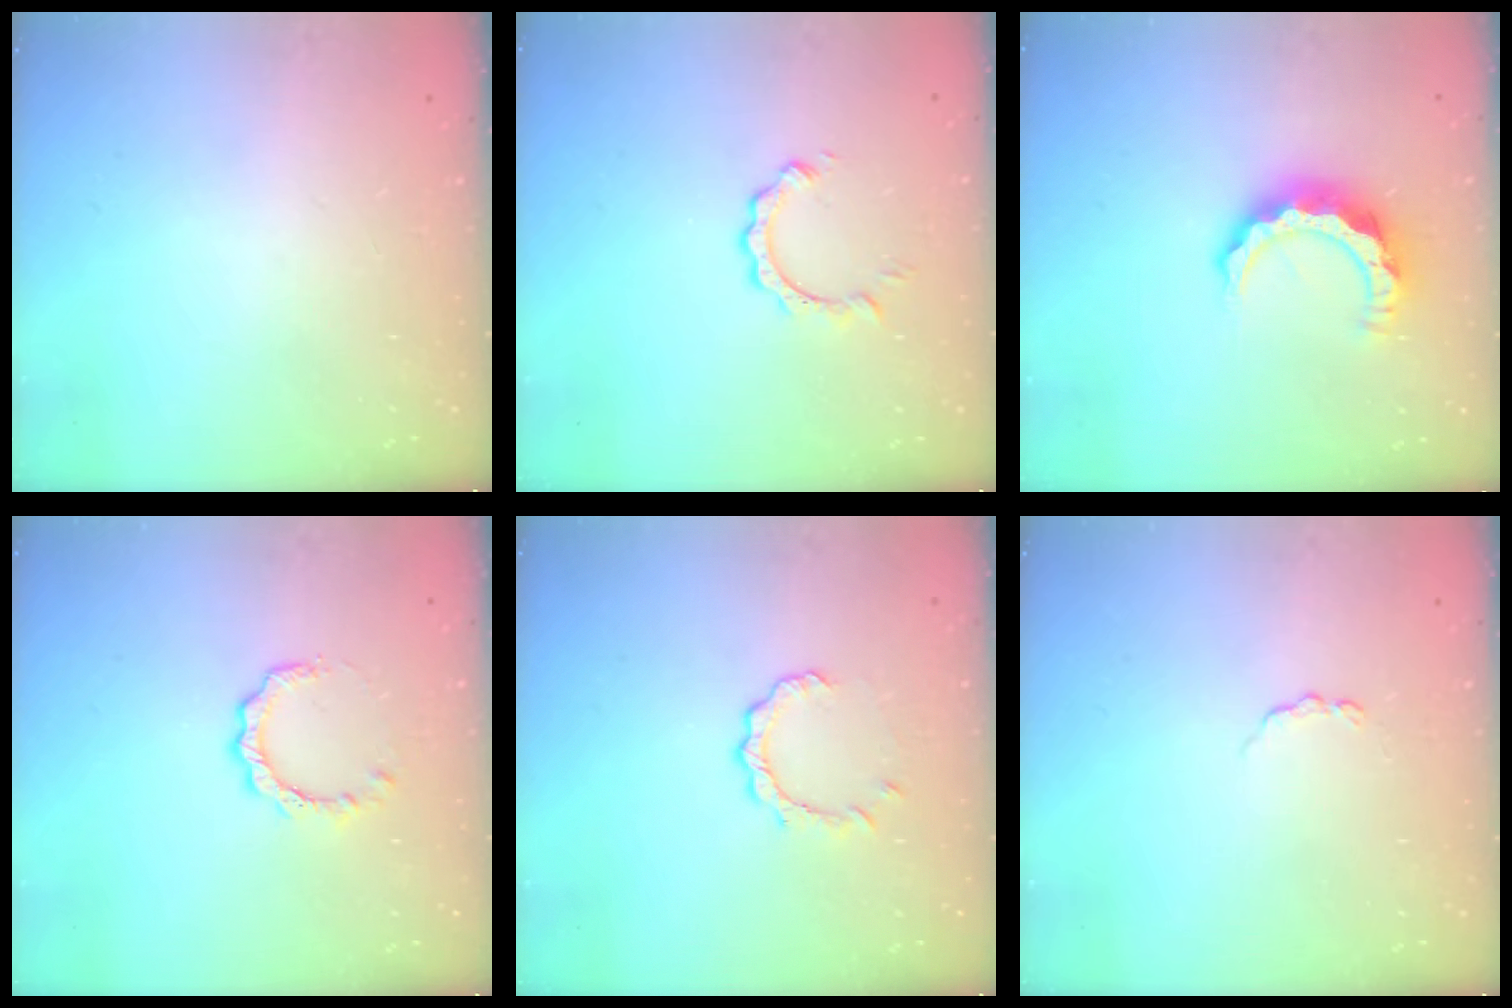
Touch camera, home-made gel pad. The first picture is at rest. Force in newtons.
{"total": 3.4, "press": 3.4, "slide": 0.1}
{"total": 10.3, "press": 10.2, "slide": 1.1}
{"total": 4.7, "press": 4.7, "slide": 0.4}
{"total": 3.8, "press": 3.8, "slide": 0.2}
{"total": 3.0, "press": 3.0, "slide": 0.4}